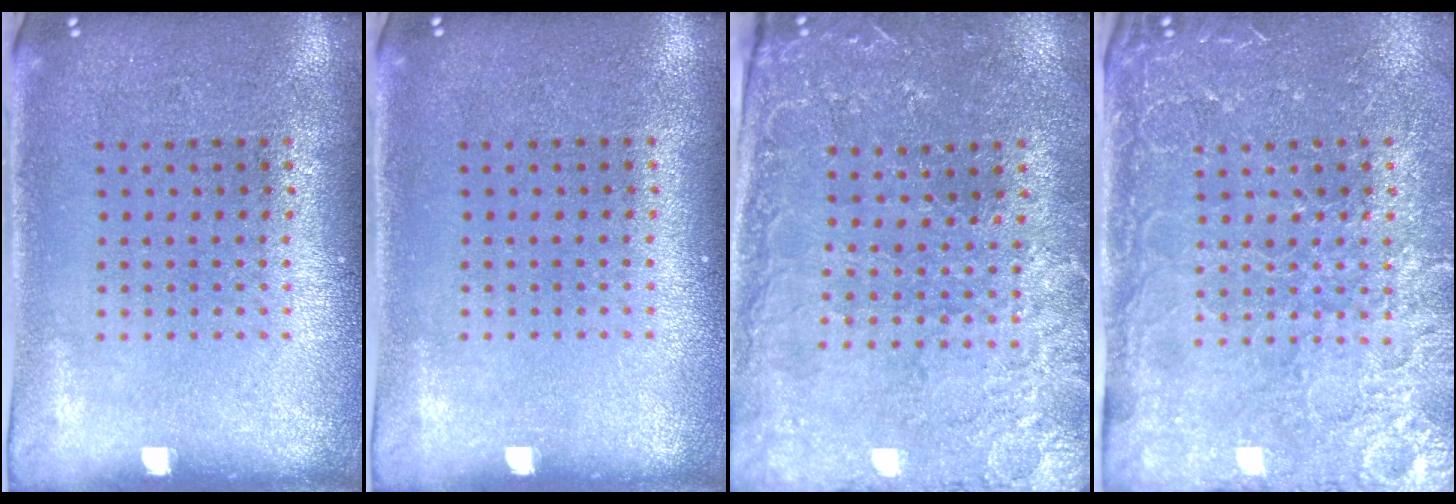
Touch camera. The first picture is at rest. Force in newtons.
{"total": 0.0}
{"total": 1.0, "press": 0.9, "slide": 0.3}
{"total": 4.2, "press": 4.0, "slide": 1.5}